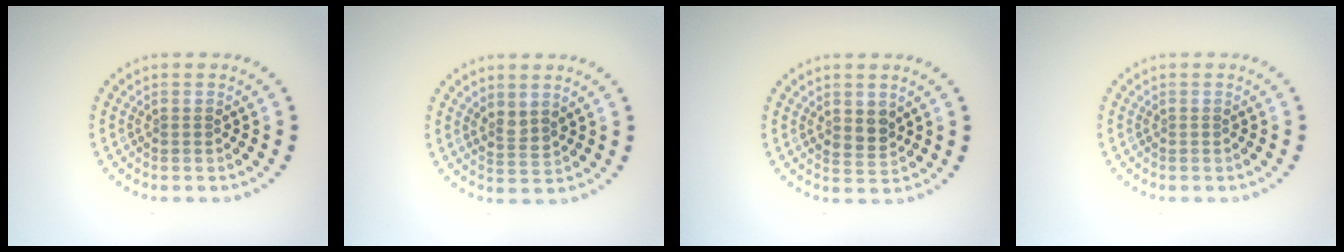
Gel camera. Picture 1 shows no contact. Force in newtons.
{"total": 1.6, "press": 1.3, "slide": 1.0}
{"total": 1.8, "press": 1.7, "slide": 0.6}
{"total": 0.0}